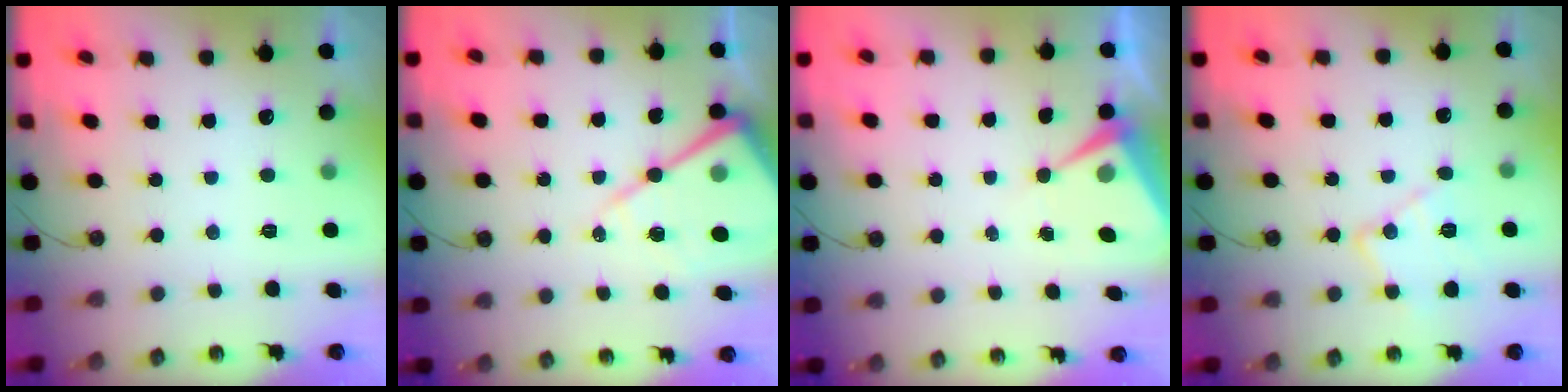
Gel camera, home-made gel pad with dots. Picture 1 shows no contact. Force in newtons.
{"total": 15.2, "press": 15.1, "slide": 1.3}
{"total": 7.0, "press": 7.0, "slide": 0.4}
{"total": 13.0, "press": 13.0, "slide": 0.8}